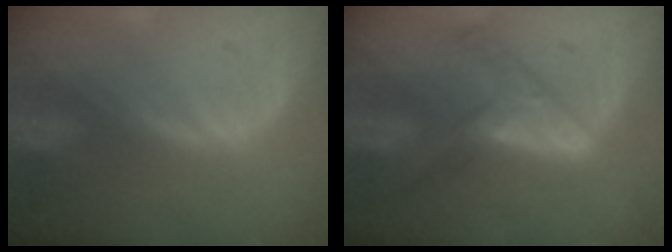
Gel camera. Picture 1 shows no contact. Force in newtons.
{"total": 6.6, "press": 5.8, "slide": 3.3}